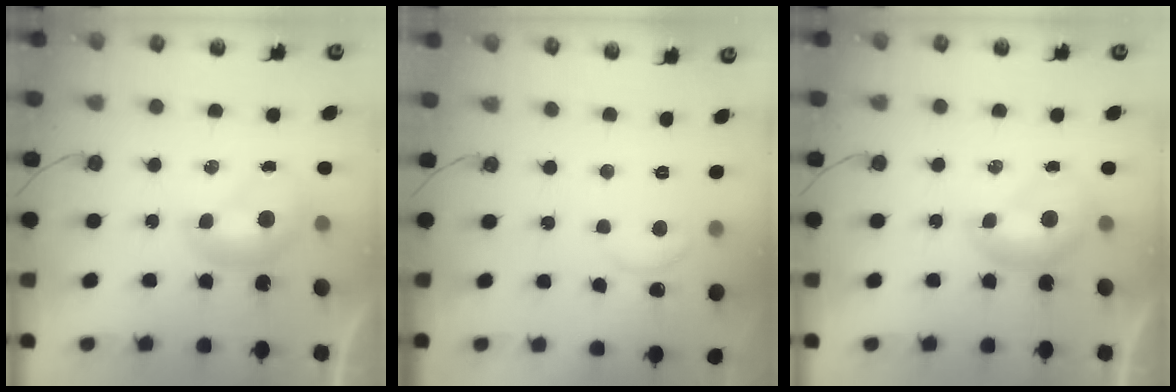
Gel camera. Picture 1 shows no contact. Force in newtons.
{"total": 0.5, "press": 0.4, "slide": 0.3}
{"total": 0.0}